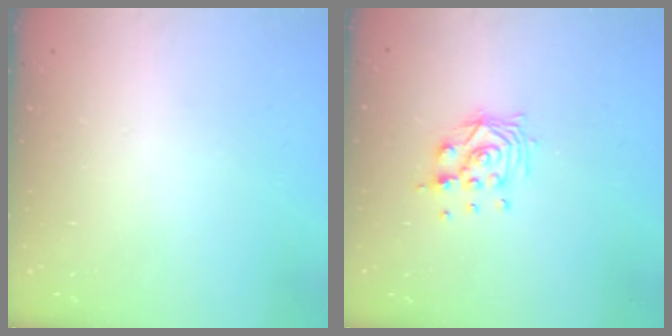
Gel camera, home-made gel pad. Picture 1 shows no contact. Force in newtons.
{"total": 9.6, "press": 9.5, "slide": 1.2}